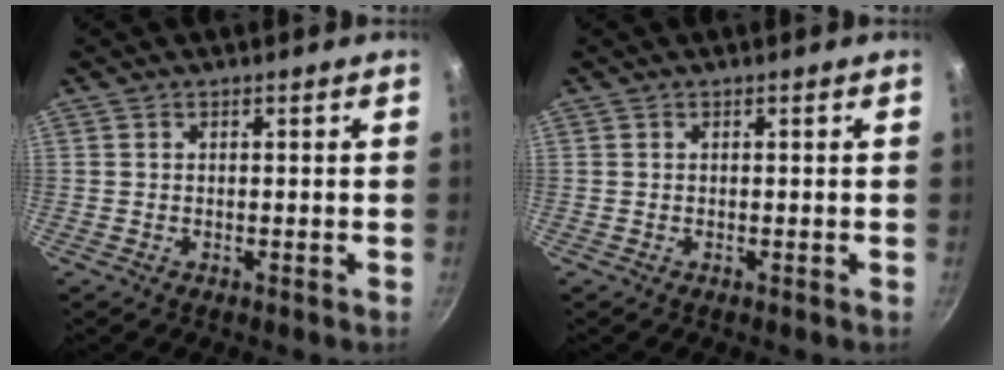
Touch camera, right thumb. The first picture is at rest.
{"total": 0.0}